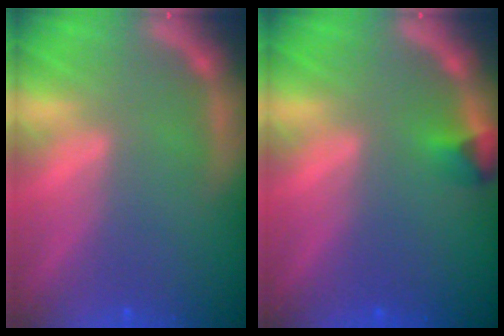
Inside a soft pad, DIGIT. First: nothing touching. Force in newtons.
{"total": 1.4}